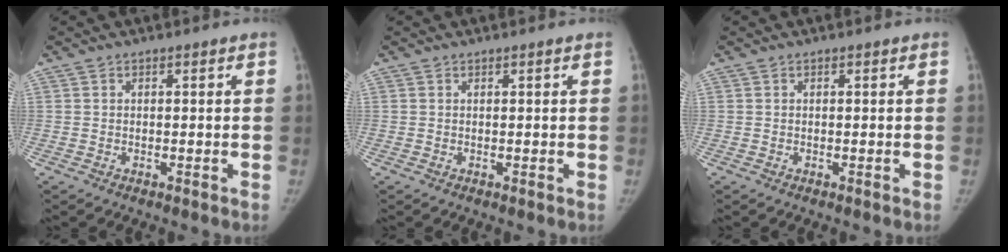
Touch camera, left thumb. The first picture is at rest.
{"total": 0.0}
{"total": 0.0}